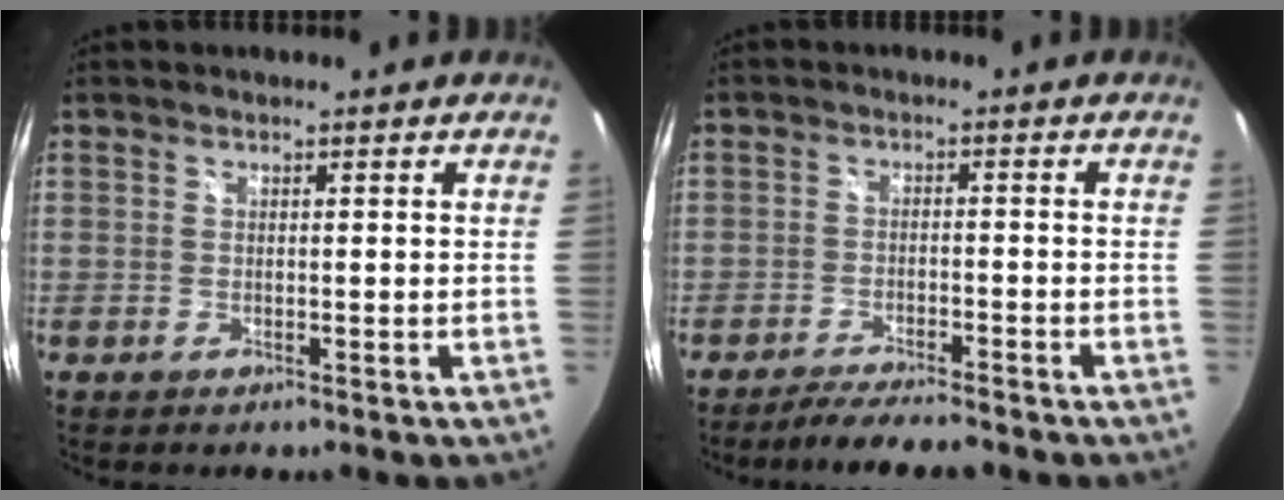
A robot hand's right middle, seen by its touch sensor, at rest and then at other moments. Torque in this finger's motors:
{"motor_torque": [-0.14, -0.42, -0.48, -0.19]}